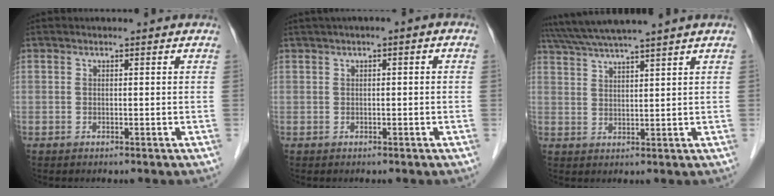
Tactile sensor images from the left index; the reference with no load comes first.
{"total": 1.8, "force": [0.3, 0.4, 1.8], "torque": [-0.028, 0.011, 0.004]}
{"total": 8.8, "force": [7.6, -1.8, 4.0], "torque": [-0.072, 0.019, 0.125]}